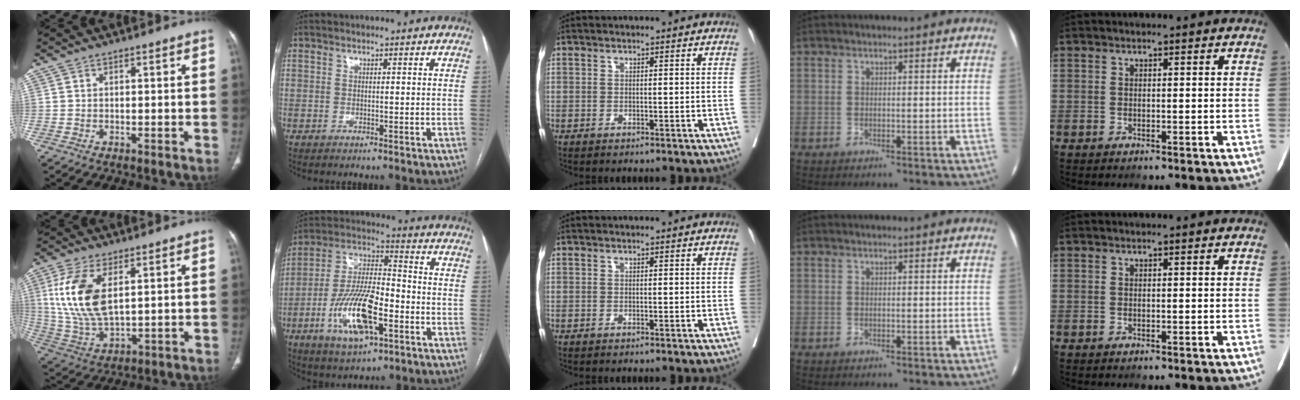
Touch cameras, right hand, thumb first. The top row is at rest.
{"thumb": {"total": 14.2, "force": [4.0, 7.0, 11.7], "torque": [-0.249, -0.015, 0.089]}, "index": {"total": 15.7, "force": [-5.7, 5.3, 13.6], "torque": [-0.274, 0.001, -0.098]}}